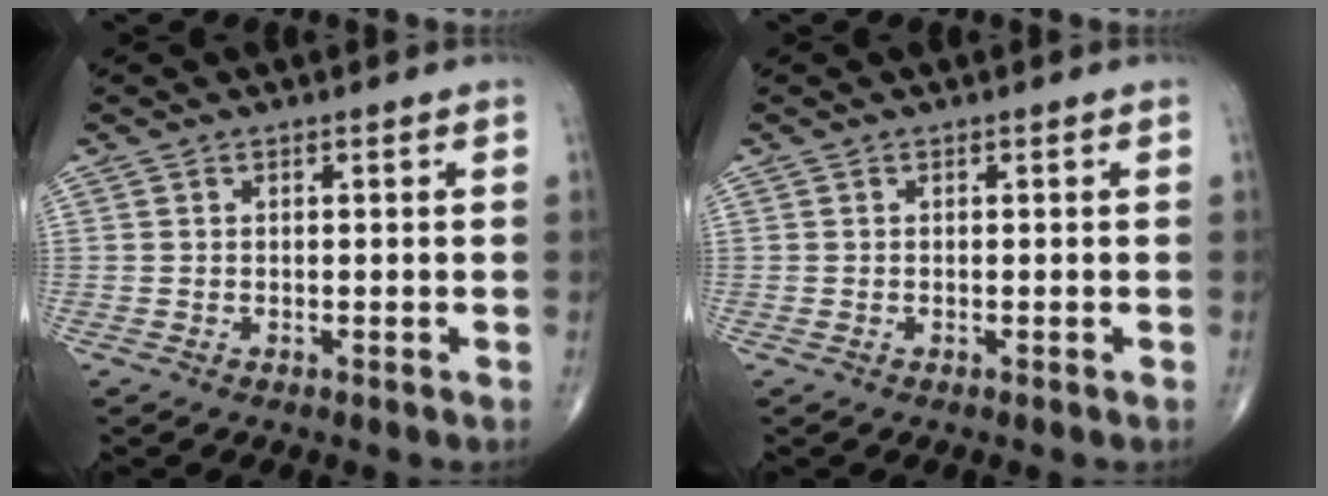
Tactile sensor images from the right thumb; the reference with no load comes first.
{"total": 0.0}